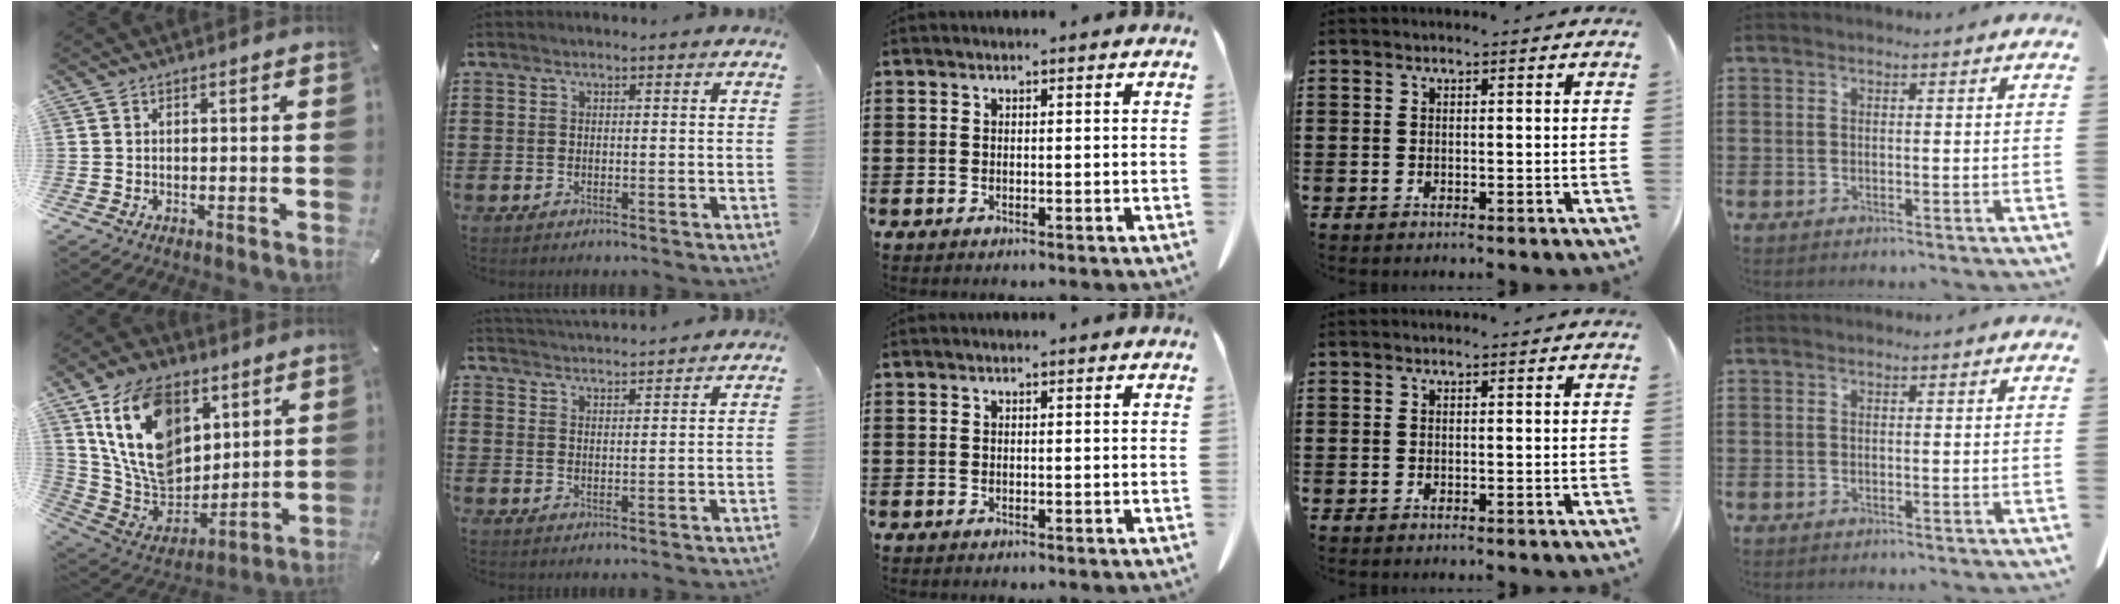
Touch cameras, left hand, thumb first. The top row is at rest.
{"thumb": {"total": 19.8, "force": [8.3, 13.8, 11.5], "torque": [-0.237, -0.038, 0.154]}, "index": {"total": 3.1, "force": [3.1, -0.4, -0.2], "torque": [-0.006, -0.017, 0.056]}}